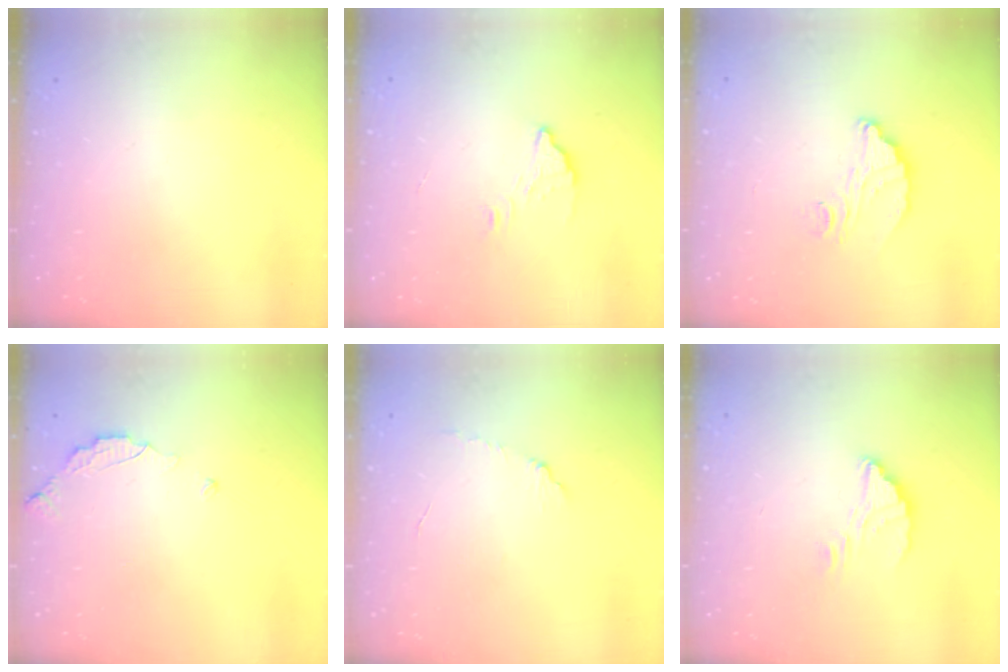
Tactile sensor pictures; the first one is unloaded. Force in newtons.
{"total": 2.7, "press": 2.7, "slide": 0.2}
{"total": 7.5, "press": 7.5, "slide": 0.2}
{"total": 2.9, "press": 2.9, "slide": 0.3}
{"total": 4.8, "press": 4.8, "slide": 0.3}
{"total": 3.6, "press": 3.6, "slide": 0.2}